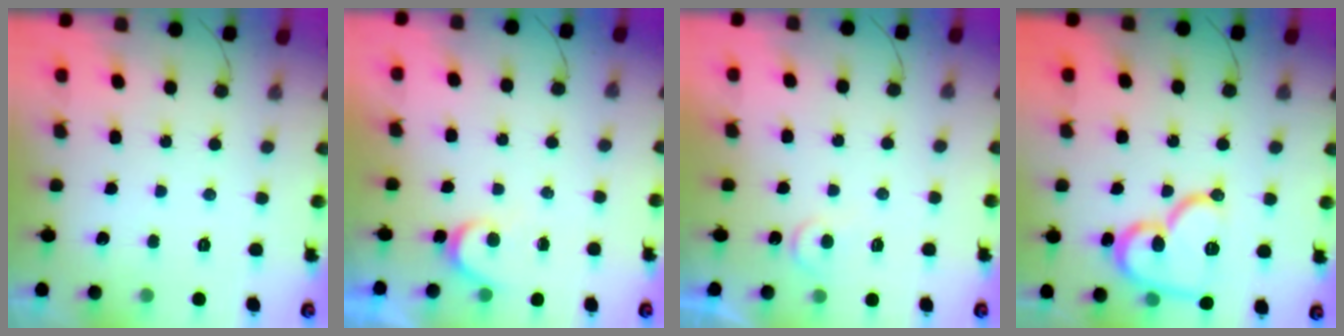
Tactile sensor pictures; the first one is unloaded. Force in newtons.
{"total": 3.6, "press": 3.6, "slide": 0.4}
{"total": 4.0, "press": 3.9, "slide": 0.3}
{"total": 17.3, "press": 17.3, "slide": 1.7}